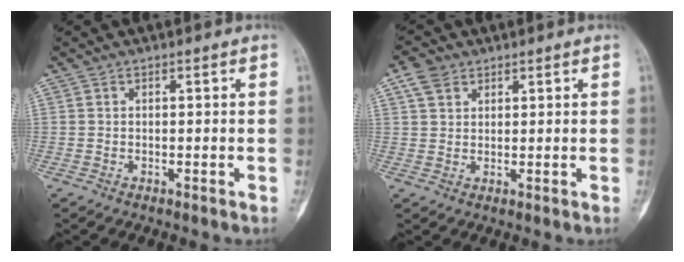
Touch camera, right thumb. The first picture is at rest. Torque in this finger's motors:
{"motor_torque": [-0.64, 0.69, 0.38, 0.22, 0.08]}